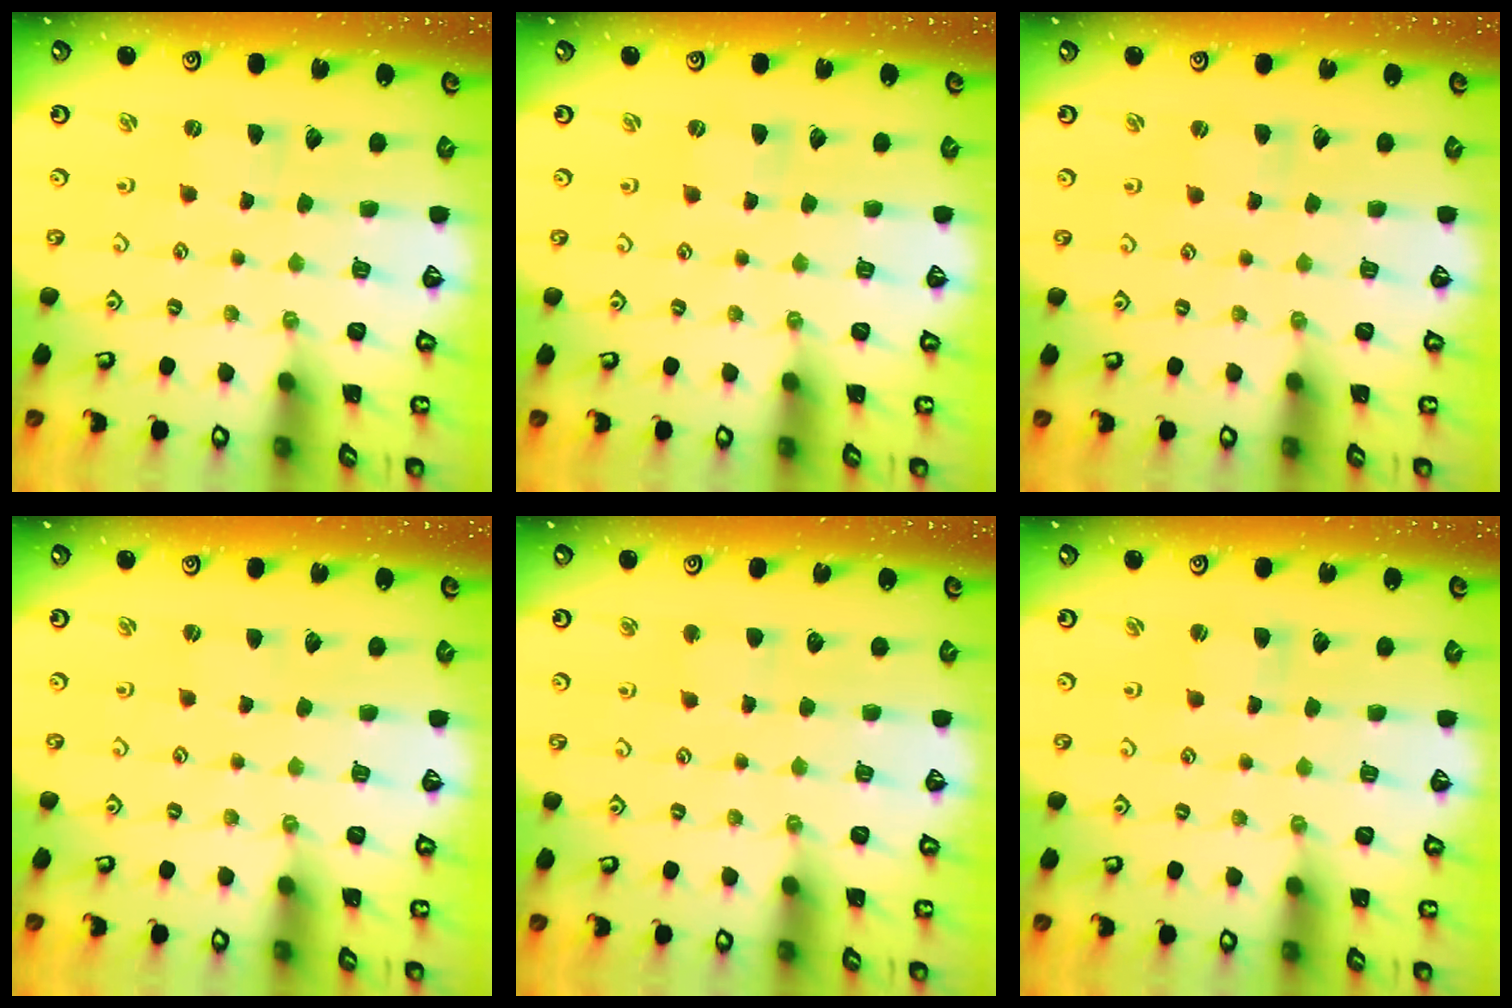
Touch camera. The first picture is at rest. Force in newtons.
{"total": 0.0}
{"total": 1.0, "press": 0.9, "slide": 0.2}
{"total": 0.0}
{"total": 2.6, "press": 2.6, "slide": 0.3}
{"total": 1.2, "press": 1.1, "slide": 0.2}